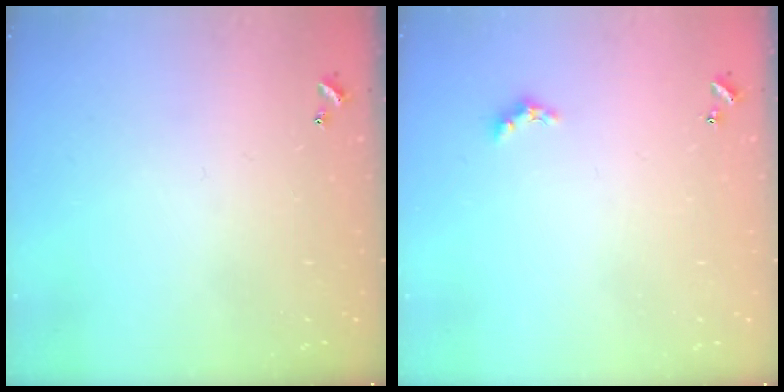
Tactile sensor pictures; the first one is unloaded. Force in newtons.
{"total": 1.5, "press": 1.4, "slide": 0.4}